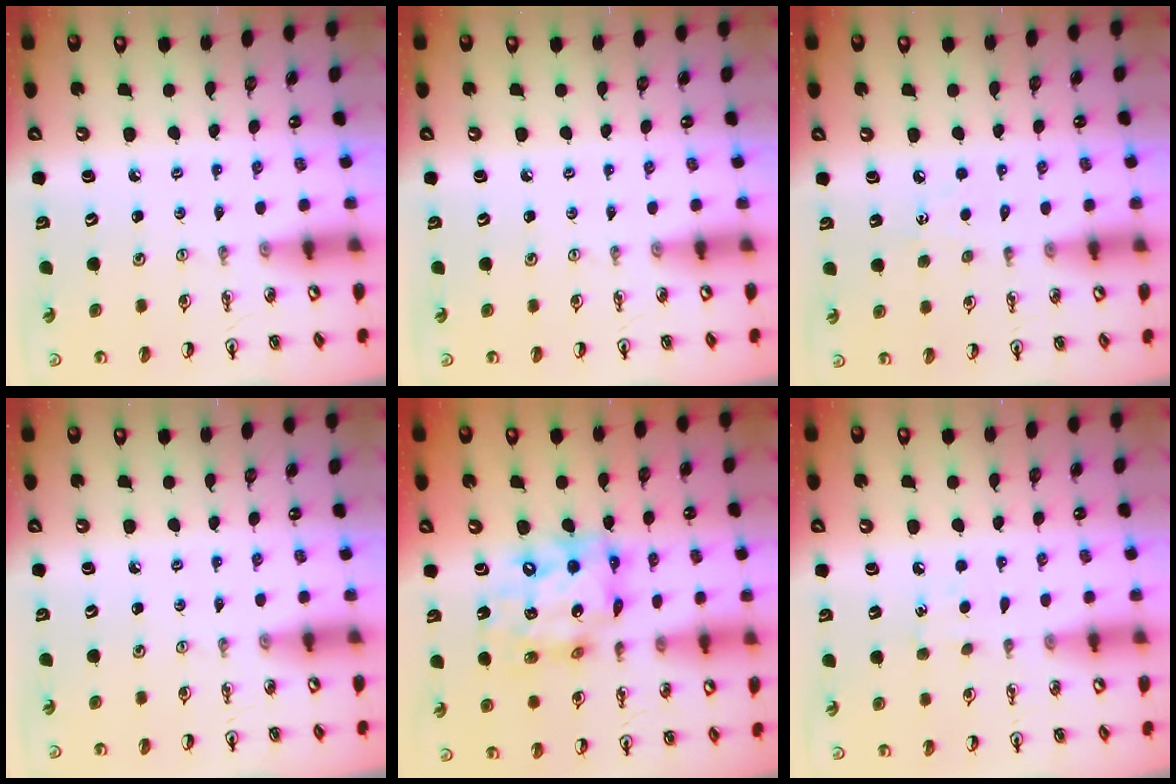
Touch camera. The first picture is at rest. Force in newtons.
{"total": 0.0}
{"total": 4.0, "press": 4.0, "slide": 0.5}
{"total": 0.0}
{"total": 15.6, "press": 15.5, "slide": 1.5}
{"total": 5.1, "press": 5.1, "slide": 0.6}